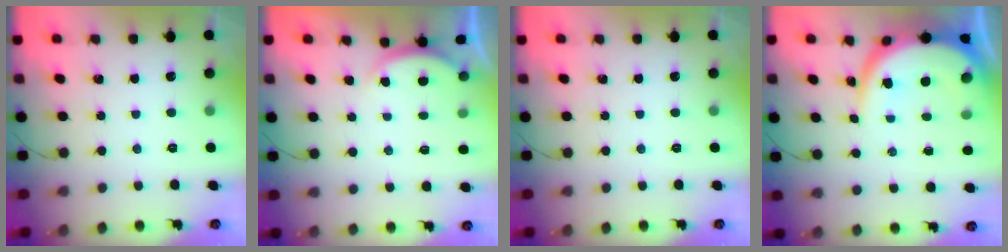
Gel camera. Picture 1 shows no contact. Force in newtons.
{"total": 2.5, "press": 2.4, "slide": 0.6}
{"total": 0.0}
{"total": 11.0, "press": 10.9, "slide": 1.1}